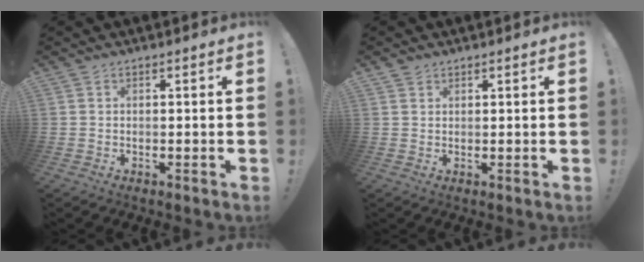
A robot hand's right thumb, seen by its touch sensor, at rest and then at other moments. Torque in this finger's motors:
{"motor_torque": [0.00, 0.00, 0.15, 0.11, 0.00]}